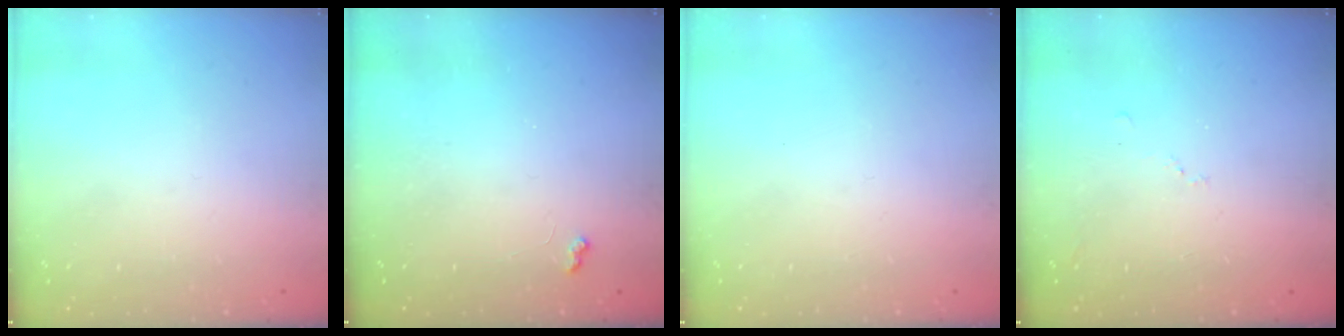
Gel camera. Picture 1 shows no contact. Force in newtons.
{"total": 2.9, "press": 2.8, "slide": 0.5}
{"total": 0.0}
{"total": 7.3, "press": 7.3, "slide": 0.6}